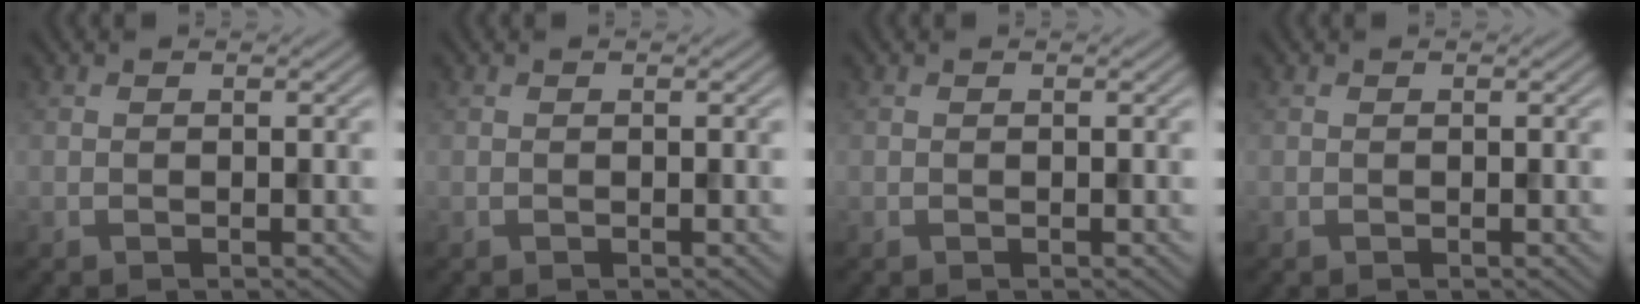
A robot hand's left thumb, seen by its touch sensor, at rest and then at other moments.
{"total": 0.0}
{"total": 0.0}
{"total": 0.0}